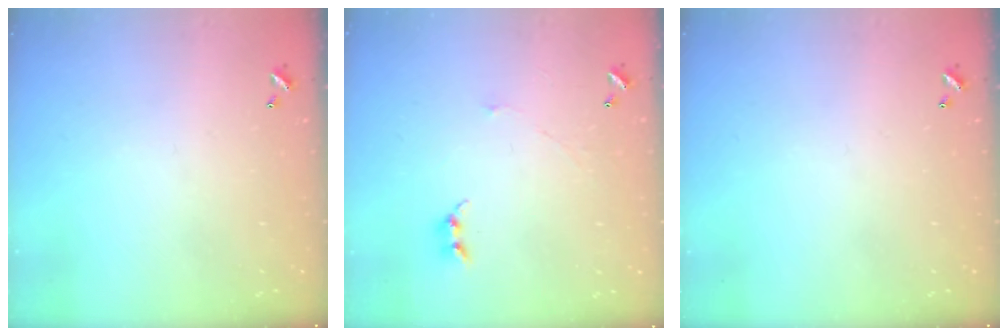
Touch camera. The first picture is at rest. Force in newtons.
{"total": 1.5, "press": 1.4, "slide": 0.2}
{"total": 0.0}